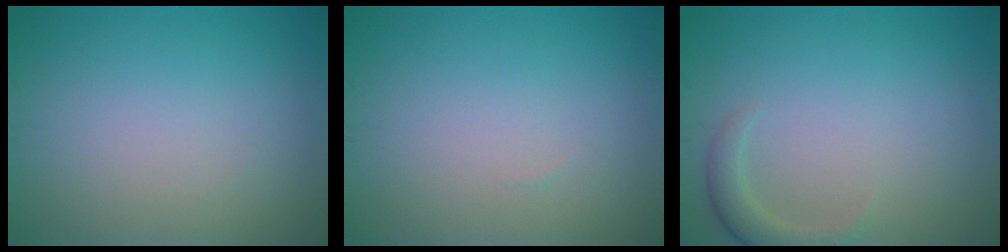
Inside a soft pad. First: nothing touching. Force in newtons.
{"total": 0.0}
{"total": 2.0, "press": 2.0, "slide": 0.2}